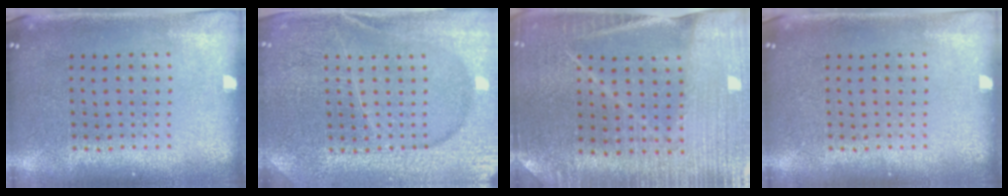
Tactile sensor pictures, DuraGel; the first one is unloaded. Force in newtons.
{"total": 4.2, "press": 4.0, "slide": 1.3}
{"total": 3.0, "press": 3.0, "slide": 0.2}
{"total": 0.0}